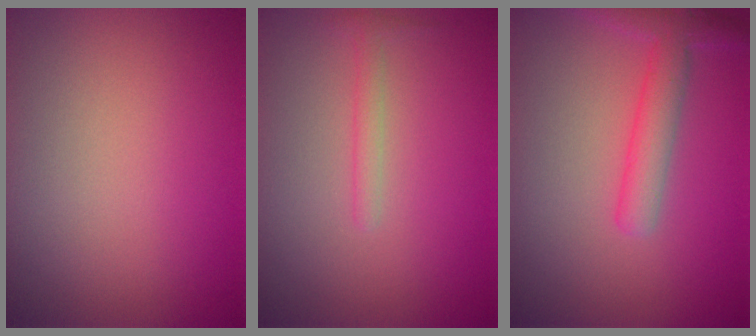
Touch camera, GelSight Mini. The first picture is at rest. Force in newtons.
{"total": 1.1, "press": 1.1, "slide": 0.0}
{"total": 3.5, "press": 3.5, "slide": 0.2}